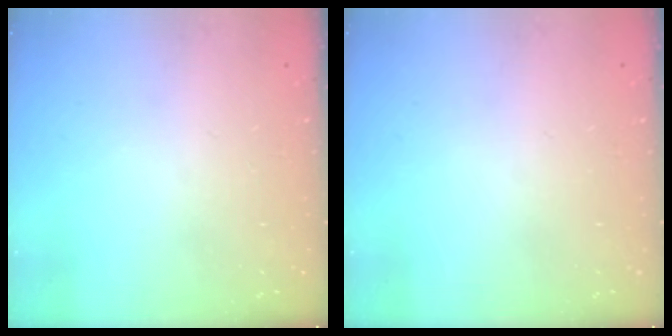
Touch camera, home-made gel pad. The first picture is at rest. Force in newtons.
{"total": 0.0}